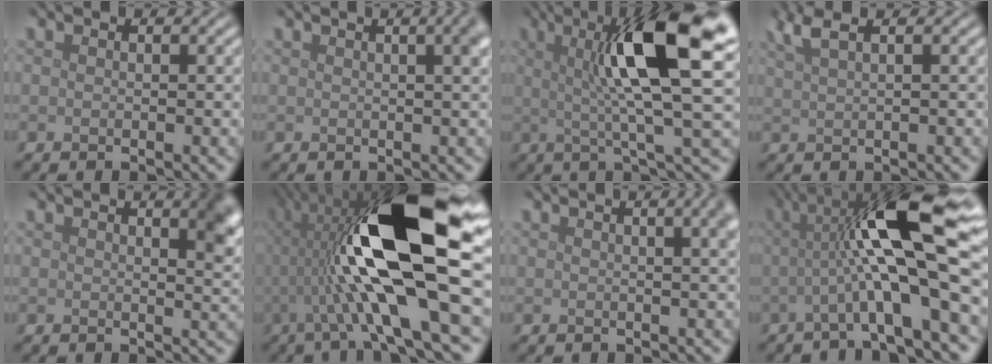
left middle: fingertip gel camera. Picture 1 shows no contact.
{"total": 6.2, "force": [2.3, 3.0, 4.9], "torque": [-0.013, 0.044, -0.006]}
{"total": 11.5, "force": [2.8, 2.6, 10.9], "torque": [-0.154, 0.011, 0.042]}
{"total": 3.3, "force": [2.2, 1.0, 2.2], "torque": [-0.029, 0.015, 0.027]}
{"total": 4.1, "force": [2.1, 1.4, 3.3], "torque": [-0.027, 0.006, 0.027]}
{"total": 16.1, "force": [0.8, 3.8, 15.6], "torque": [-0.264, 0.017, 0.012]}
{"total": 6.2, "force": [2.3, 2.9, 5.0], "torque": [-0.019, 0.040, -0.003]}
{"total": 11.9, "force": [1.2, 2.3, 11.6], "torque": [-0.185, 0.016, 0.016]}